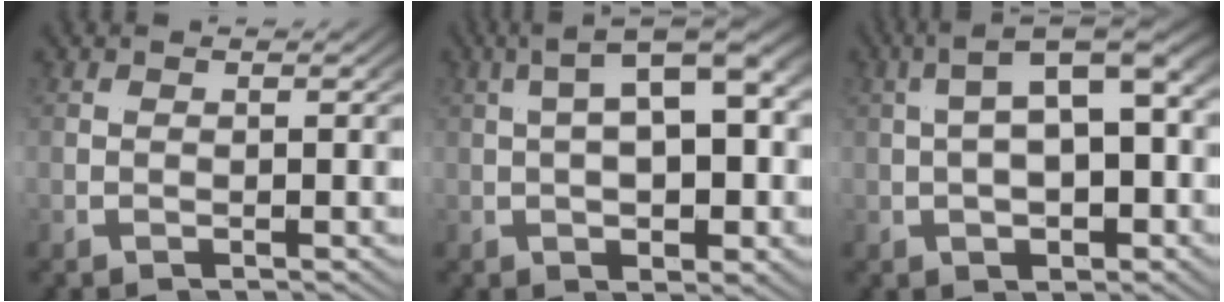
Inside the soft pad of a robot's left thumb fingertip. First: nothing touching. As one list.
[{"total": 7.0, "force": [1.1, 2.6, 6.4], "torque": [-0.074, 0.041, -0.002]}, {"total": 8.7, "force": [0.9, 4.6, 7.3], "torque": [-0.094, 0.026, -0.005]}]